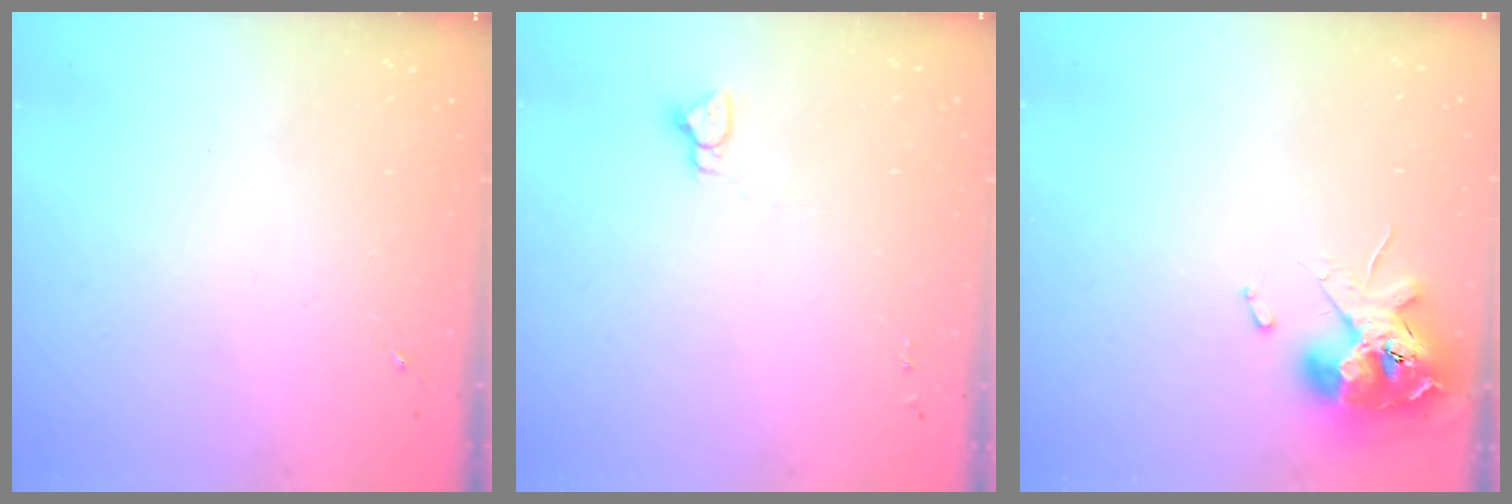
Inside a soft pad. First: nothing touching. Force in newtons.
{"total": 3.3, "press": 3.3, "slide": 0.2}
{"total": 12.7, "press": 12.5, "slide": 2.0}